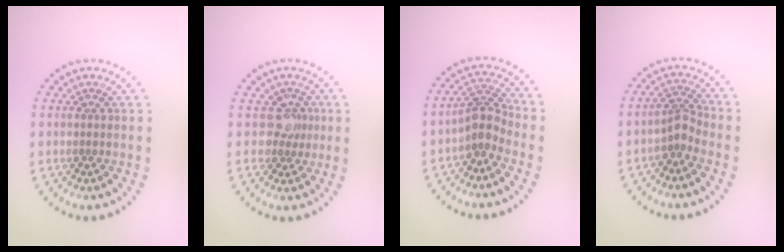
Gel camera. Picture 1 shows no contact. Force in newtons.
{"total": 2.1, "press": 1.5, "slide": 1.4}
{"total": 2.7, "press": 2.0, "slide": 1.7}
{"total": 2.0, "press": 1.3, "slide": 1.5}